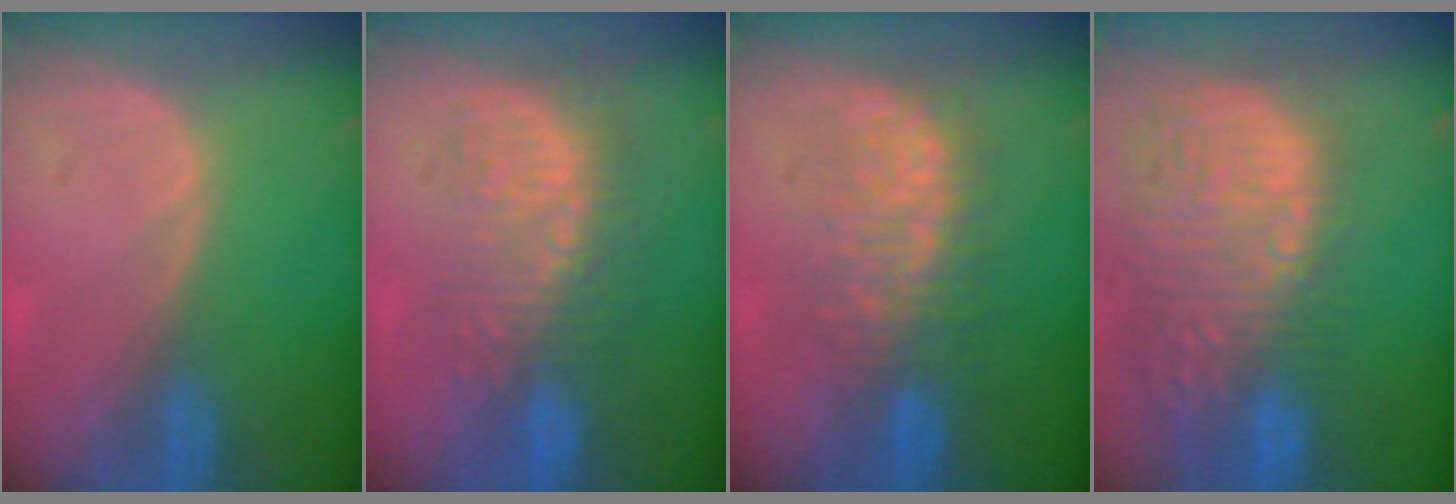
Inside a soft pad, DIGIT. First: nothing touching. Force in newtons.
{"total": 8.9, "press": 8.7, "slide": 1.8}
{"total": 7.8, "press": 7.8, "slide": 0.4}
{"total": 15.4, "press": 12.6, "slide": 8.9}